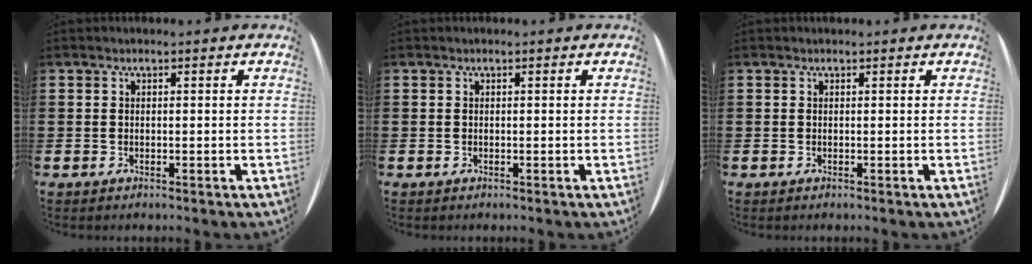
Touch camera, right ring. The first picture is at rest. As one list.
[{"total": 0.0}, {"total": 0.0}]